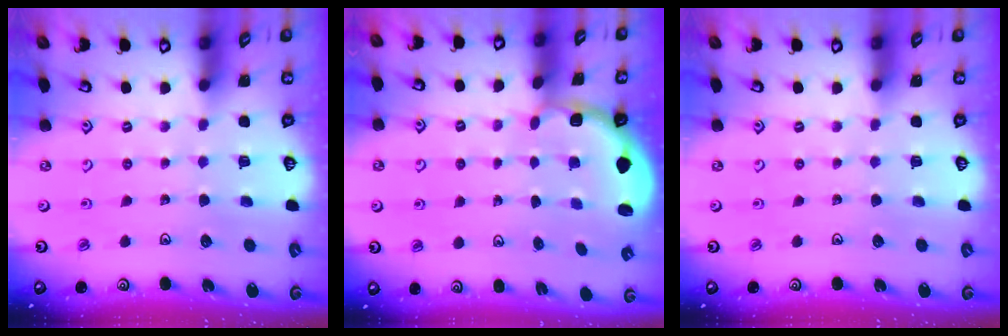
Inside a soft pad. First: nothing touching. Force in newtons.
{"total": 2.2, "press": 2.0, "slide": 1.0}
{"total": 0.0}